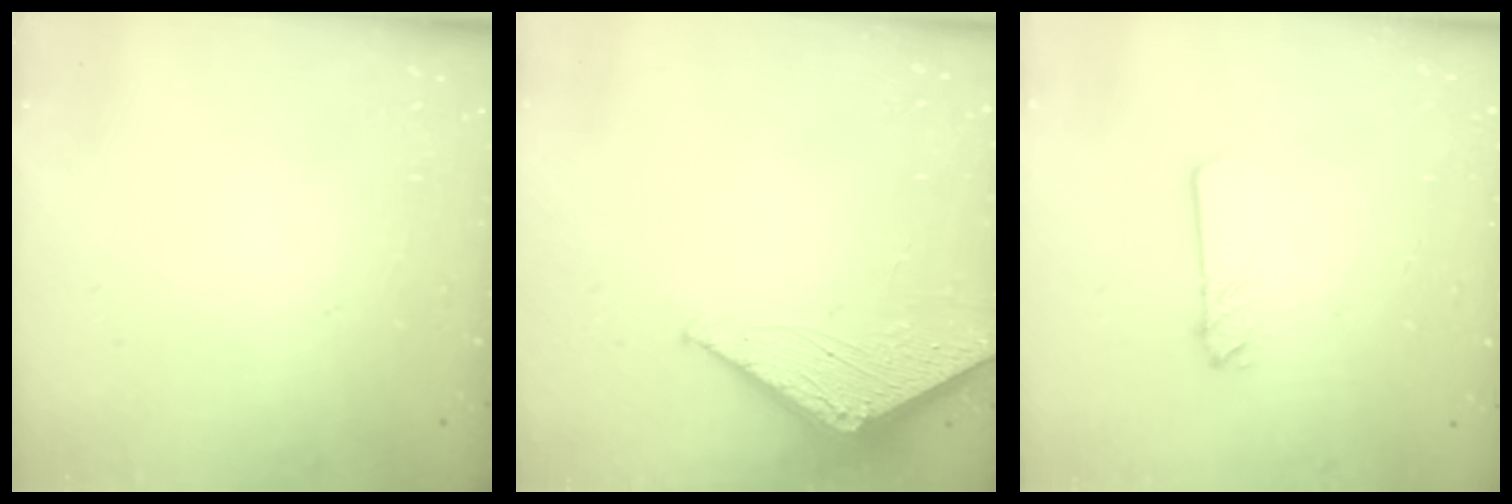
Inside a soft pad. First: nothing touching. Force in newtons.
{"total": 3.2, "press": 3.2, "slide": 0.3}
{"total": 2.3, "press": 2.3, "slide": 0.2}